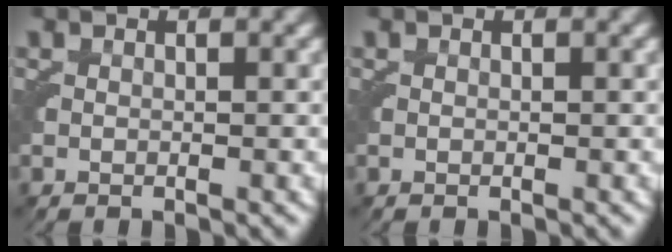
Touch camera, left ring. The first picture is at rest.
{"total": 0.0}